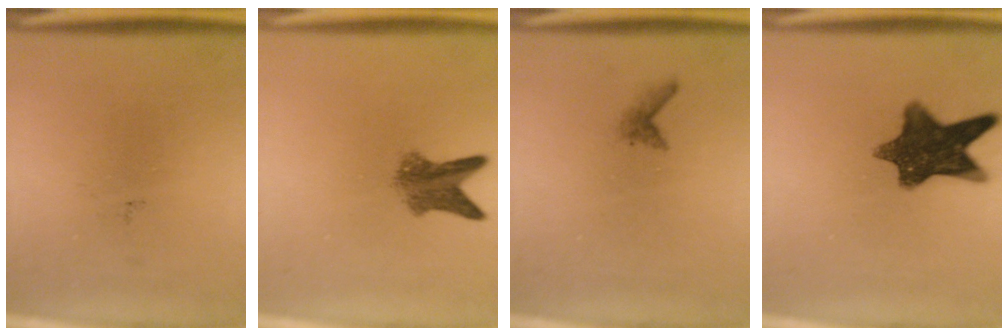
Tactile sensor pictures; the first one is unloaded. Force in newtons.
{"total": 4.8}
{"total": 0.9}
{"total": 10.8}